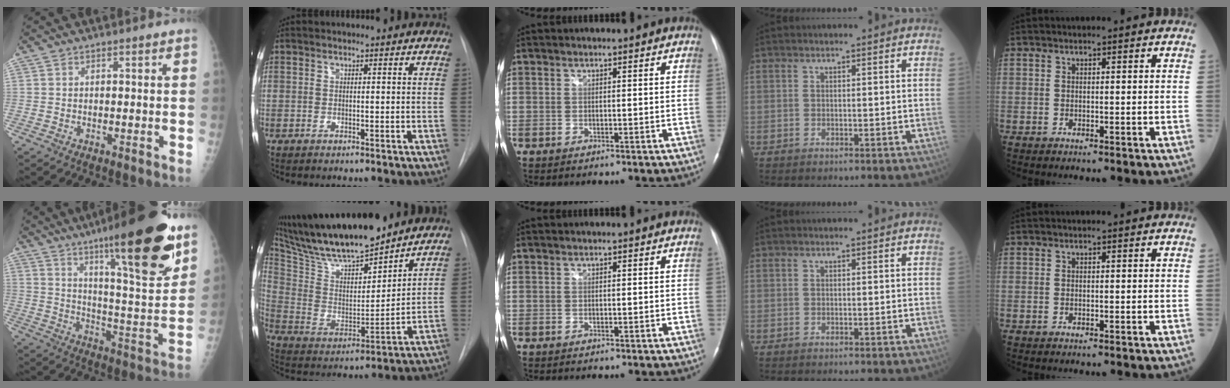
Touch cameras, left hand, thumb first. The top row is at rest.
{"thumb": {"total": 24.3, "force": [14.7, 4.4, 18.8], "torque": [-0.256, -0.072, 0.229]}, "index": {"total": 21.5, "force": [18.3, 3.6, 10.7], "torque": [-0.197, 0.004, 0.319]}}